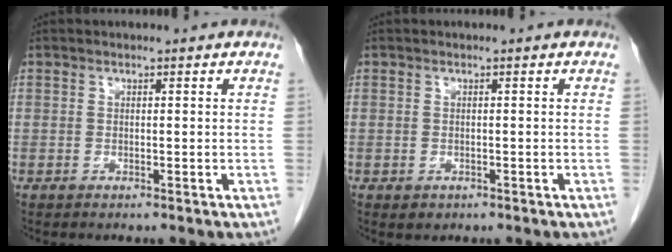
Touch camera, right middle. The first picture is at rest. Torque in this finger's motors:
{"motor_torque": [0.38, 0.12, -0.02, 0.00]}